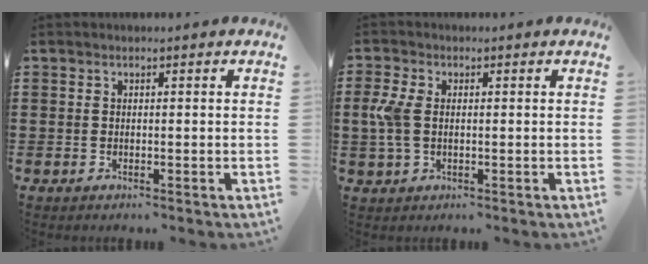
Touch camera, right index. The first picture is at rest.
{"total": 4.9, "force": [0.0, 2.8, 4.0], "torque": [-0.117, -0.004, -0.011]}